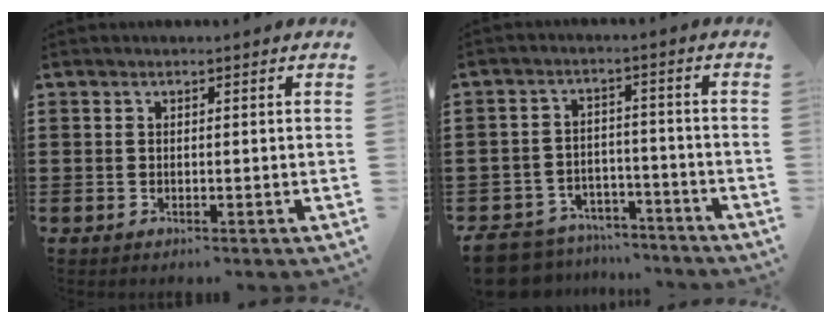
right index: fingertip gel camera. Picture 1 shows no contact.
{"total": 7.4, "force": [-7.0, 1.9, 1.2], "torque": [-0.039, 0.015, -0.142]}